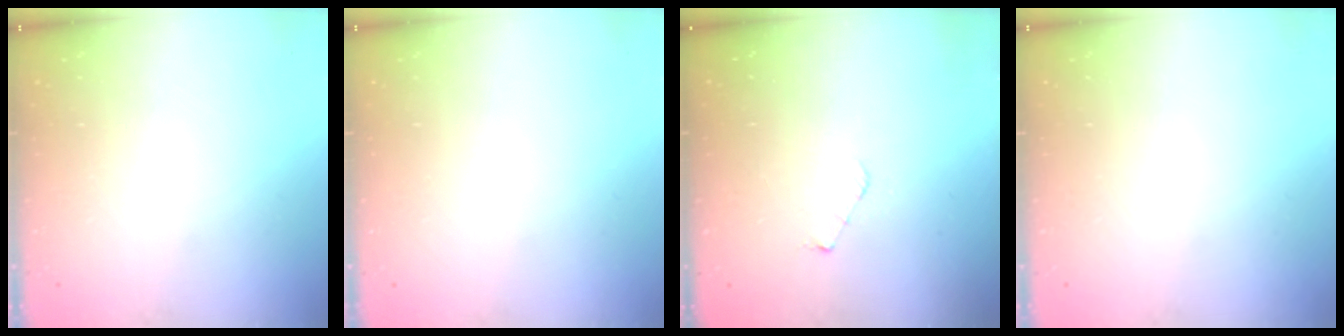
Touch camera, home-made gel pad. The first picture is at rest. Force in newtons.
{"total": 0.0}
{"total": 4.0, "press": 3.9, "slide": 0.4}
{"total": 0.0}